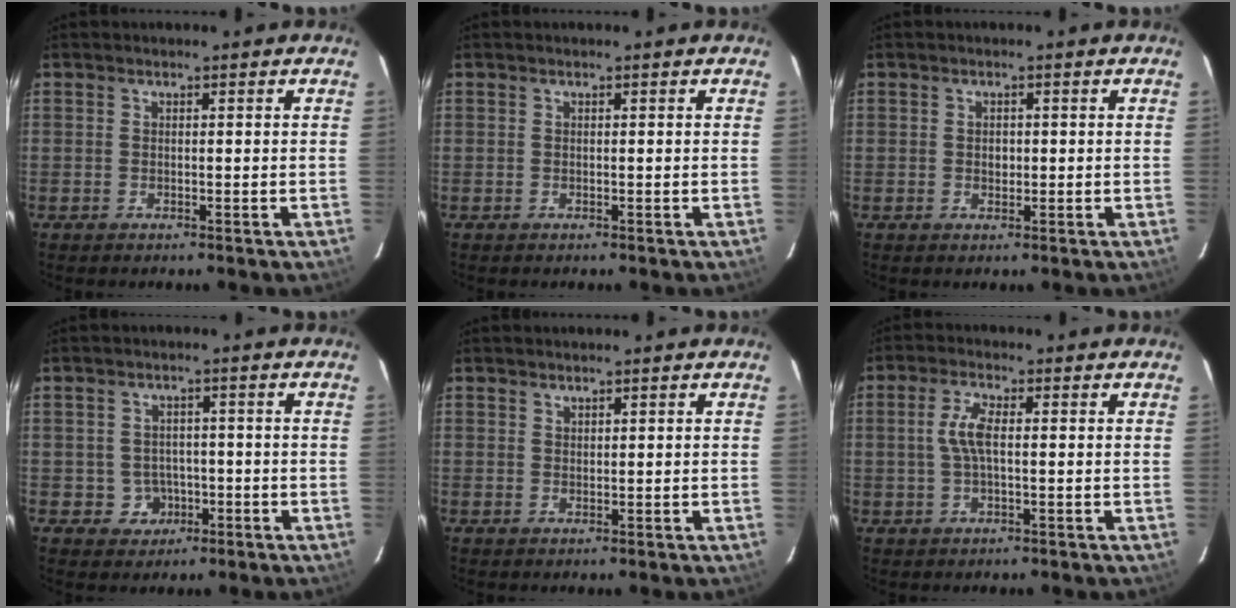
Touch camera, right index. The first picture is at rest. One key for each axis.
{"total": 0.0}
{"total": 1.4, "fx": -0.1, "fy": 1.2, "fz": 0.7, "tx": -0.008, "ty": 0.002, "tz": -0.001}
{"total": 4.4, "fx": -1.4, "fy": 4.2, "fz": 0.5, "tx": -0.021, "ty": 0.015, "tz": -0.008}
{"total": 0.8, "fx": 0.7, "fy": 0.2, "fz": 0.0, "tx": 0.000, "ty": 0.001, "tz": 0.015}
{"total": 4.6, "fx": 0.2, "fy": 1.4, "fz": 4.3, "tx": -0.088, "ty": 0.005, "tz": 0.006}